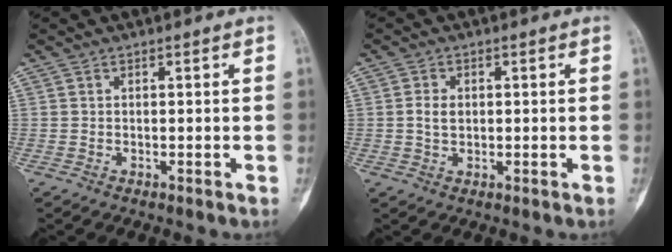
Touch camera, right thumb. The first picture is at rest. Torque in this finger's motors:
{"motor_torque": [0.11, 0.10, 0.21, -0.19, 0.02]}